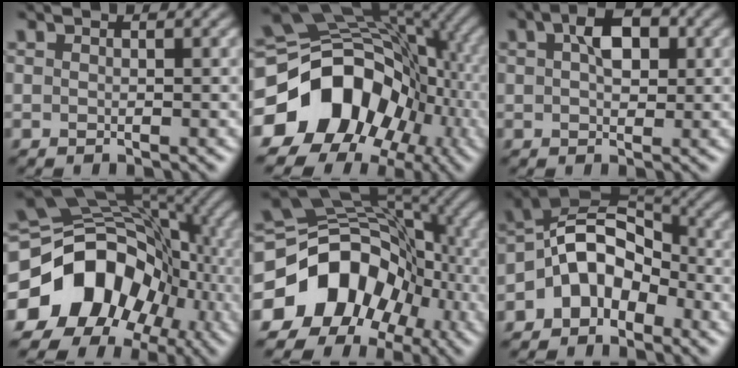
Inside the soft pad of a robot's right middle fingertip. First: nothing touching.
{"total": 14.5, "force": [-4.6, 11.3, 7.9], "torque": [-0.132, -0.009, -0.088]}
{"total": 4.2, "force": [1.2, 2.4, 3.2], "torque": [-0.049, 0.011, 0.014]}
{"total": 13.1, "force": [-4.5, 10.1, 7.0], "torque": [-0.119, 0.003, -0.089]}
{"total": 11.7, "force": [-4.8, 8.9, 6.0], "torque": [-0.107, 0.011, -0.093]}
{"total": 6.4, "force": [-2.6, 4.3, 4.0], "torque": [-0.050, 0.016, -0.060]}